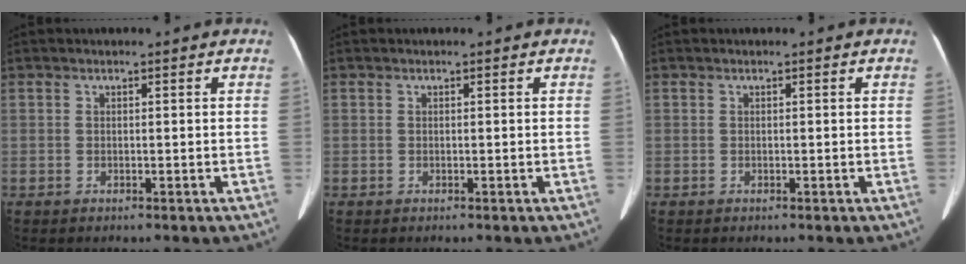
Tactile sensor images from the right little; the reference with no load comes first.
{"total": 0.0}
{"total": 0.0}